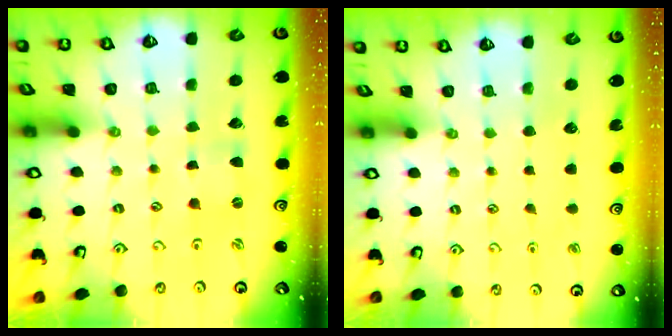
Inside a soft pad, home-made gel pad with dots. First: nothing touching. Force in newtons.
{"total": 0.0}